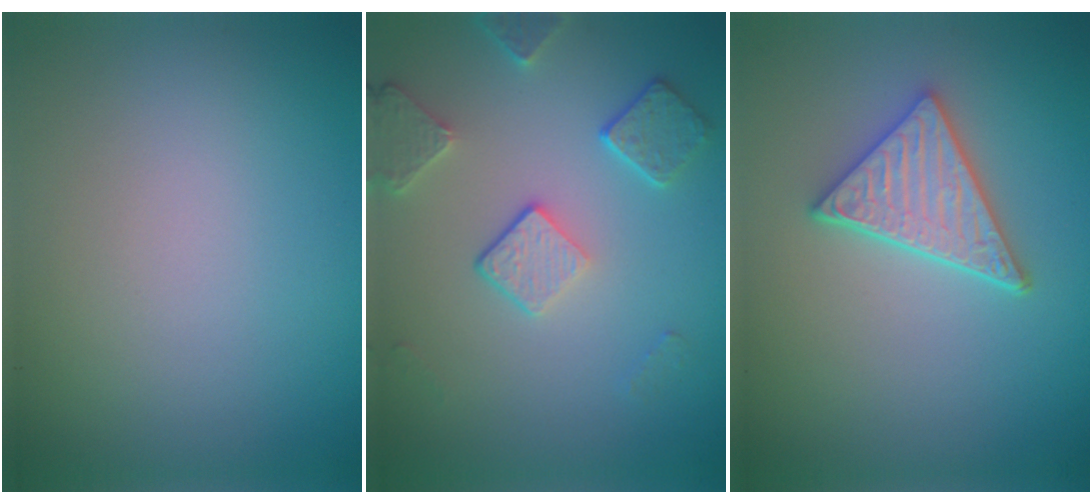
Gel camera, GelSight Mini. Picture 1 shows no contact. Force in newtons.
{"total": 4.0, "press": 3.2, "slide": 2.5}
{"total": 4.3, "press": 3.6, "slide": 2.3}